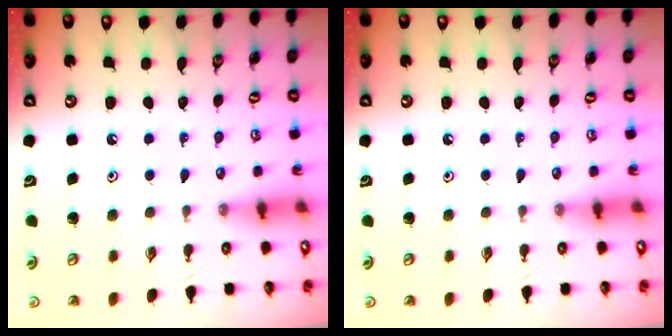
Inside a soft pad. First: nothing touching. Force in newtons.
{"total": 0.0}